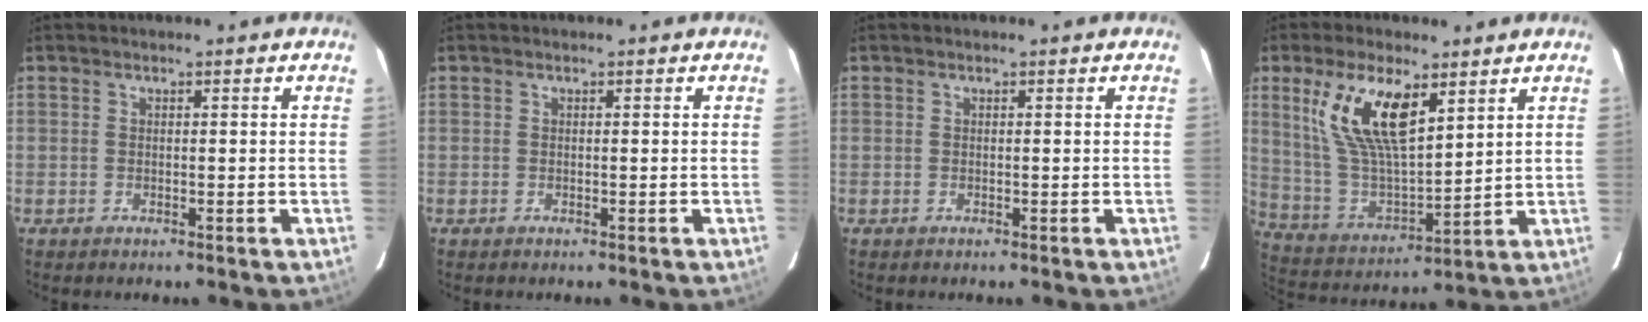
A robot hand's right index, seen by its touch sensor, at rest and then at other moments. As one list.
[{"total": 0.0}, {"total": 0.0}, {"total": 14.9, "force": [7.7, 5.8, 11.4], "torque": [-0.224, 0.004, 0.163]}]